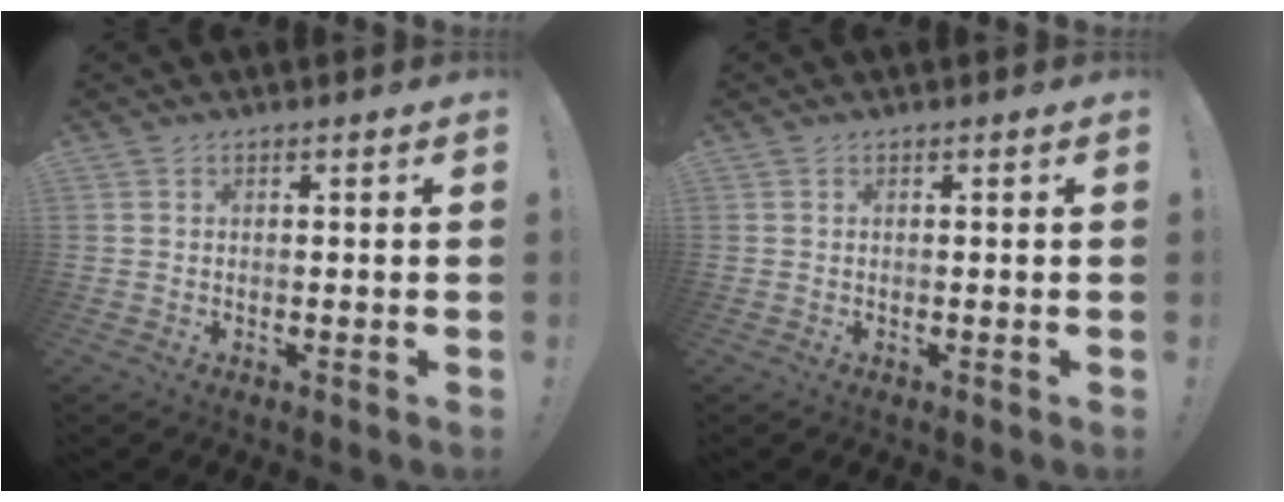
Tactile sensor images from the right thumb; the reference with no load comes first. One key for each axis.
{"total": 0.0}